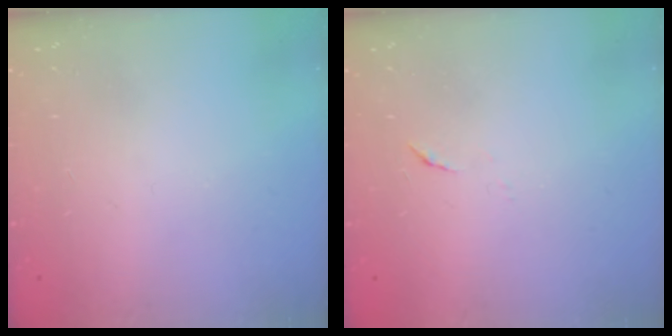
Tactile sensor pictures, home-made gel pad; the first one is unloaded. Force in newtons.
{"total": 3.9, "press": 3.9, "slide": 0.4}